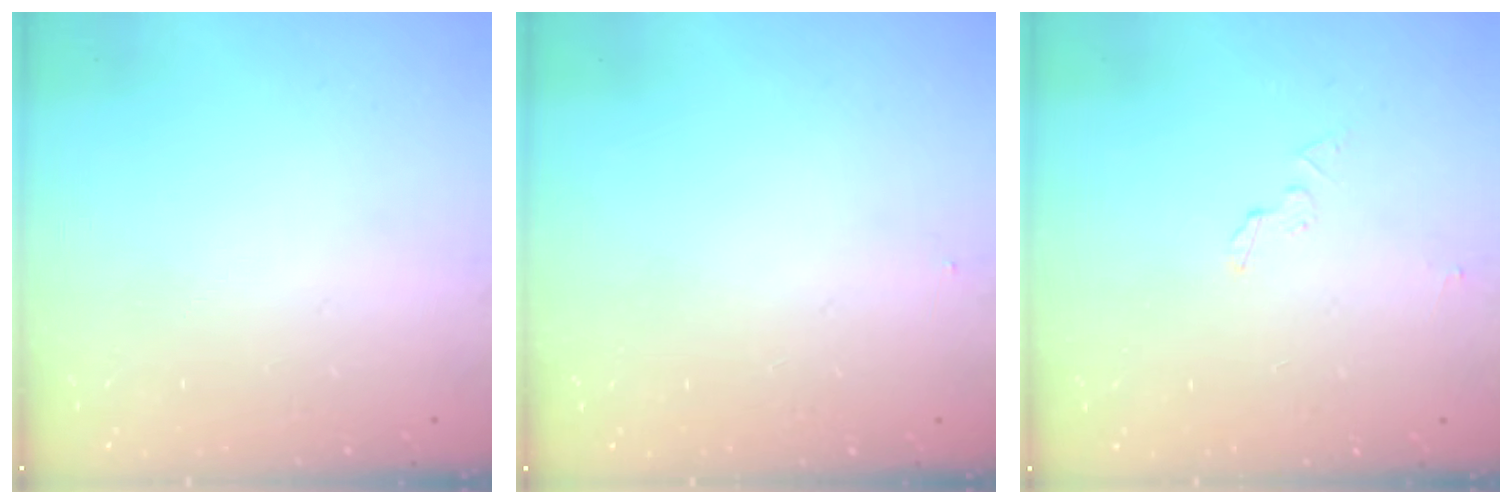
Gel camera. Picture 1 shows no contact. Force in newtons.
{"total": 5.7, "press": 1.1, "slide": 5.6}
{"total": 3.2, "press": 3.2, "slide": 0.2}